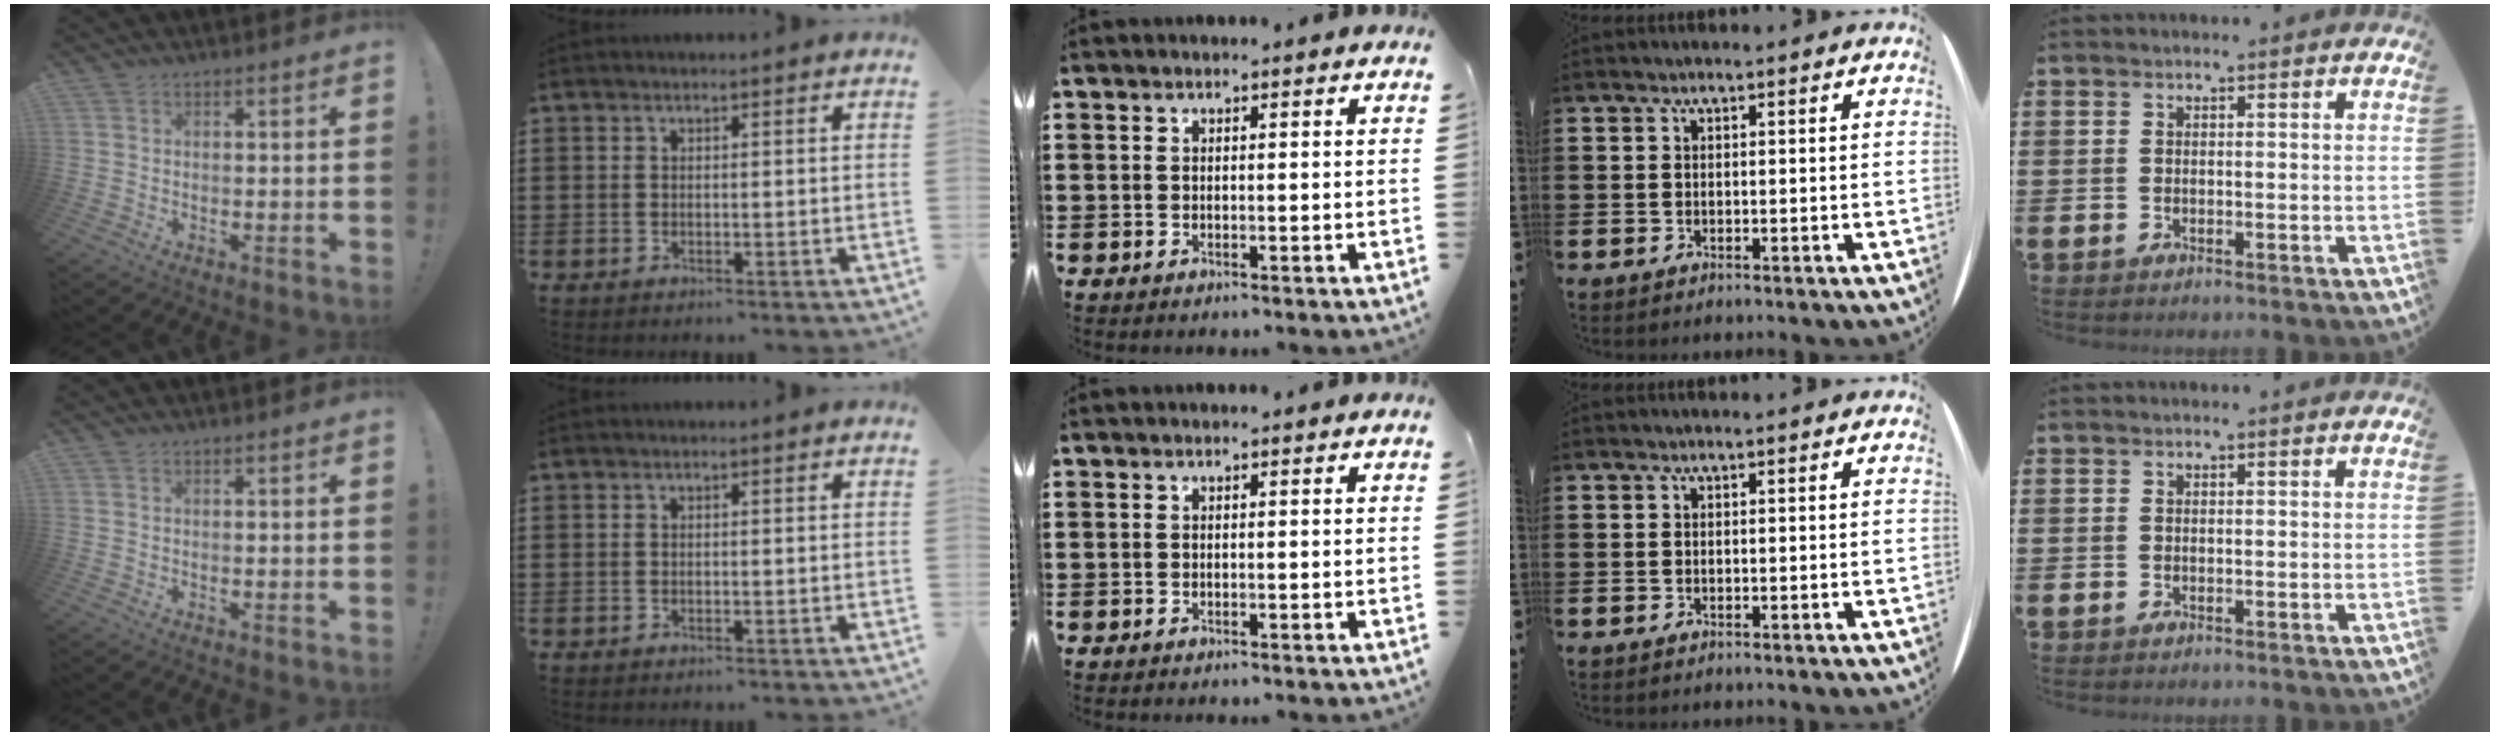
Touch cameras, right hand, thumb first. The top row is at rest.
{}